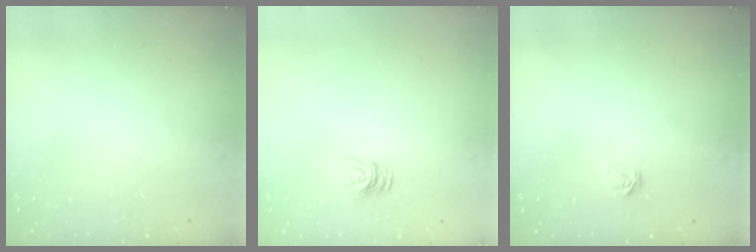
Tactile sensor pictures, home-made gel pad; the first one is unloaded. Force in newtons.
{"total": 5.4, "press": 5.4, "slide": 0.4}
{"total": 2.4, "press": 2.4, "slide": 0.2}